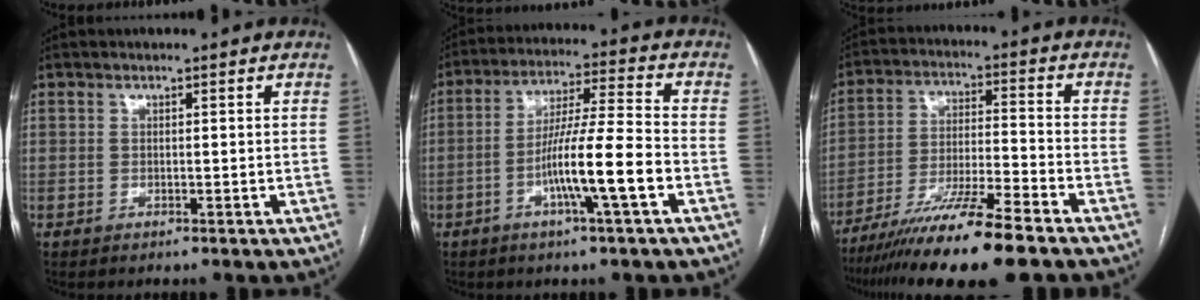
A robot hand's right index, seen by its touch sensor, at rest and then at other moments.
{"total": 11.4, "force": [-4.0, -0.2, 10.6], "torque": [-0.193, 0.003, -0.072]}
{"total": 14.2, "force": [-10.8, -0.5, 9.2], "torque": [-0.166, -0.033, -0.187]}